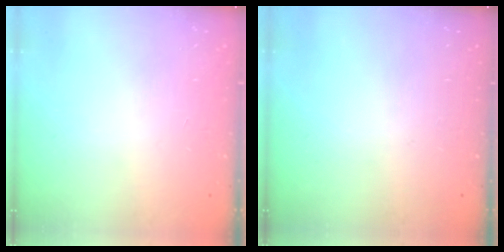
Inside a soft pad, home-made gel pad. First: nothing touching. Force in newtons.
{"total": 0.0}